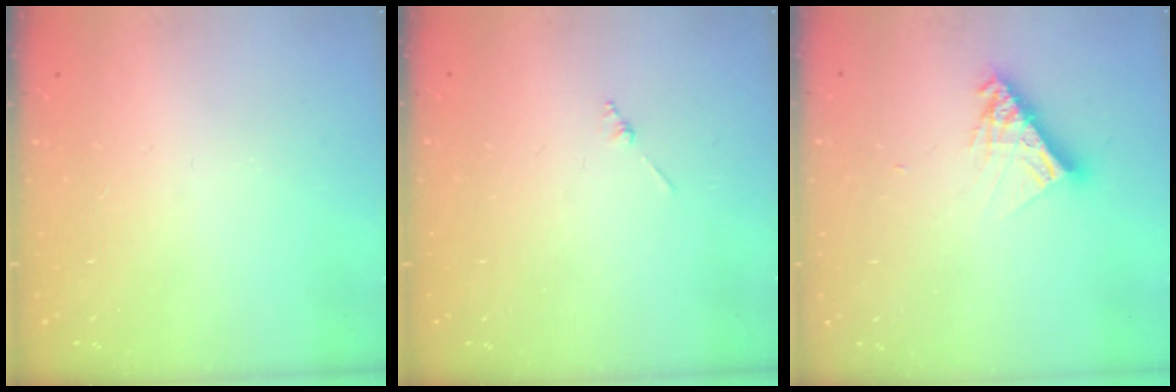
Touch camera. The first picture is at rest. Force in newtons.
{"total": 0.8, "press": 0.8, "slide": 0.2}
{"total": 10.2, "press": 10.2, "slide": 0.9}